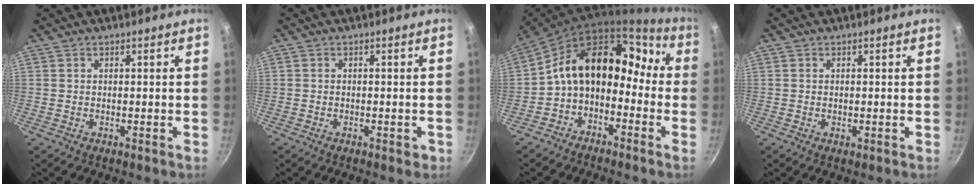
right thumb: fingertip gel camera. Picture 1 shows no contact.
{"total": 1.5, "force": [-0.7, 0.8, 1.0], "torque": [-0.015, 0.006, -0.006]}
{"total": 15.3, "force": [-2.8, 11.0, 10.2], "torque": [-0.129, 0.088, -0.073]}
{"total": 0.7, "force": [0.0, 0.3, 0.6], "torque": [-0.009, 0.000, -0.001]}